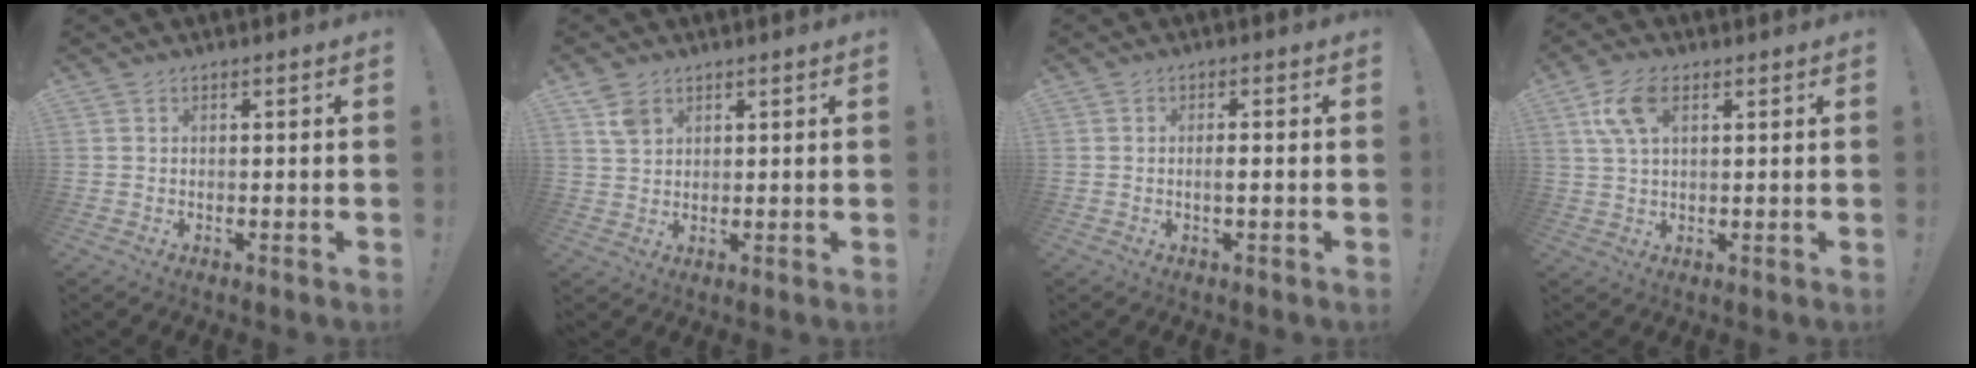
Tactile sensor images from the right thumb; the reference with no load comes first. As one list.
[{"total": 4.5, "force": [2.8, 2.7, 2.3], "torque": [-0.041, -0.008, 0.055]}, {"total": 2.4, "force": [-0.5, 0.3, 2.3], "torque": [-0.039, 0.002, -0.012]}, {"total": 8.7, "force": [3.3, 4.4, 6.7], "torque": [-0.134, 0.001, 0.061]}]